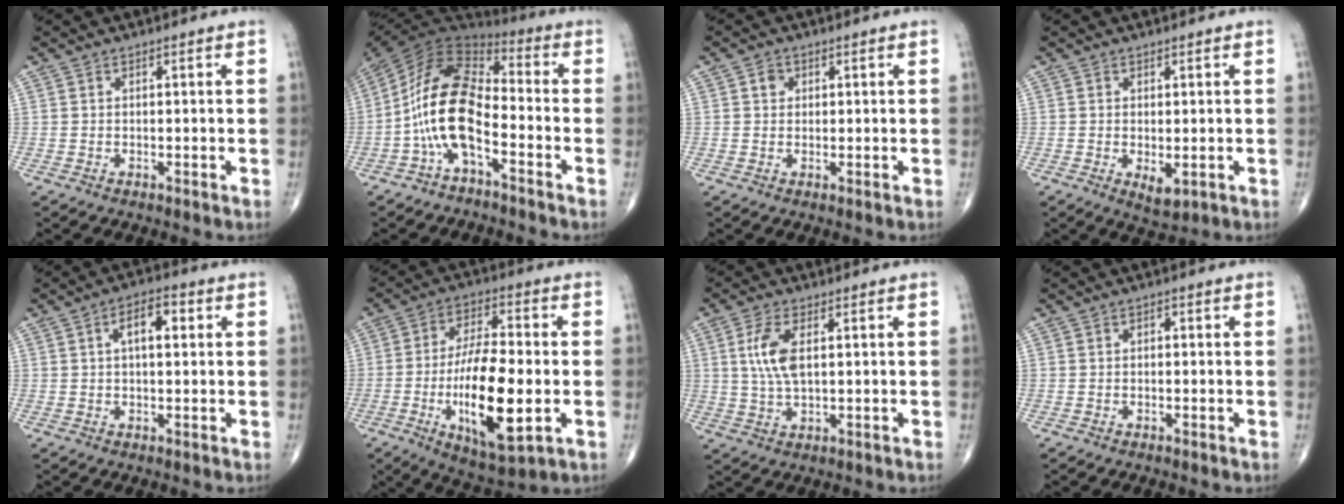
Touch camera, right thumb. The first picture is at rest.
{"total": 15.0, "force": [-4.7, 6.9, 12.4], "torque": [-0.239, 0.061, -0.097]}
{"total": 1.9, "force": [0.6, 1.6, 0.8], "torque": [-0.005, -0.001, 0.008]}
{"total": 3.3, "force": [-0.6, 1.6, 2.8], "torque": [-0.041, -0.010, -0.002]}
{"total": 5.8, "force": [1.5, 2.7, 5.0], "torque": [-0.072, 0.011, 0.019]}
{"total": 18.6, "force": [-4.0, 6.5, 17.0], "torque": [-0.297, 0.004, -0.061]}
{"total": 6.9, "force": [1.5, 3.0, 6.0], "torque": [-0.136, -0.003, 0.032]}
{"total": 0.5, "force": [0.0, 0.4, 0.4], "torque": [-0.003, 0.000, -0.004]}